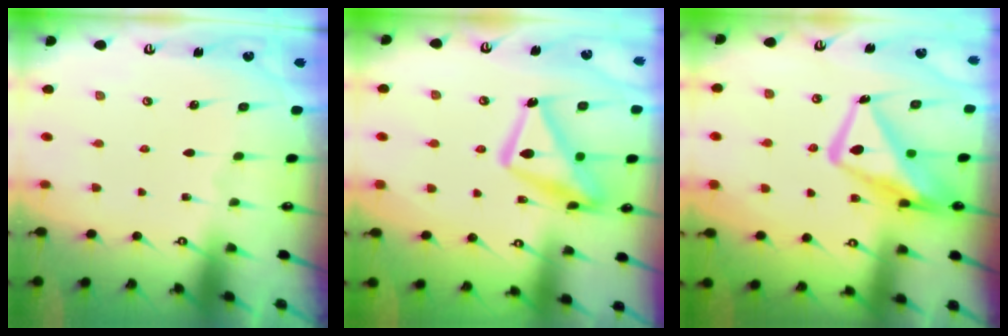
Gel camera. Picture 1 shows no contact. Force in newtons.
{"total": 15.7, "press": 15.7, "slide": 1.3}
{"total": 15.5, "press": 15.4, "slide": 1.7}